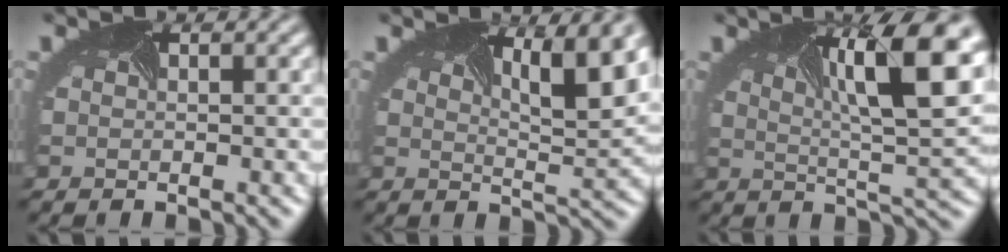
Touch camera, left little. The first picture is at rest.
{"total": 7.4, "force": [3.2, 1.9, 6.4], "torque": [-0.077, 0.011, 0.045]}
{"total": 11.4, "force": [3.7, 3.3, 10.3], "torque": [-0.150, 0.012, 0.057]}